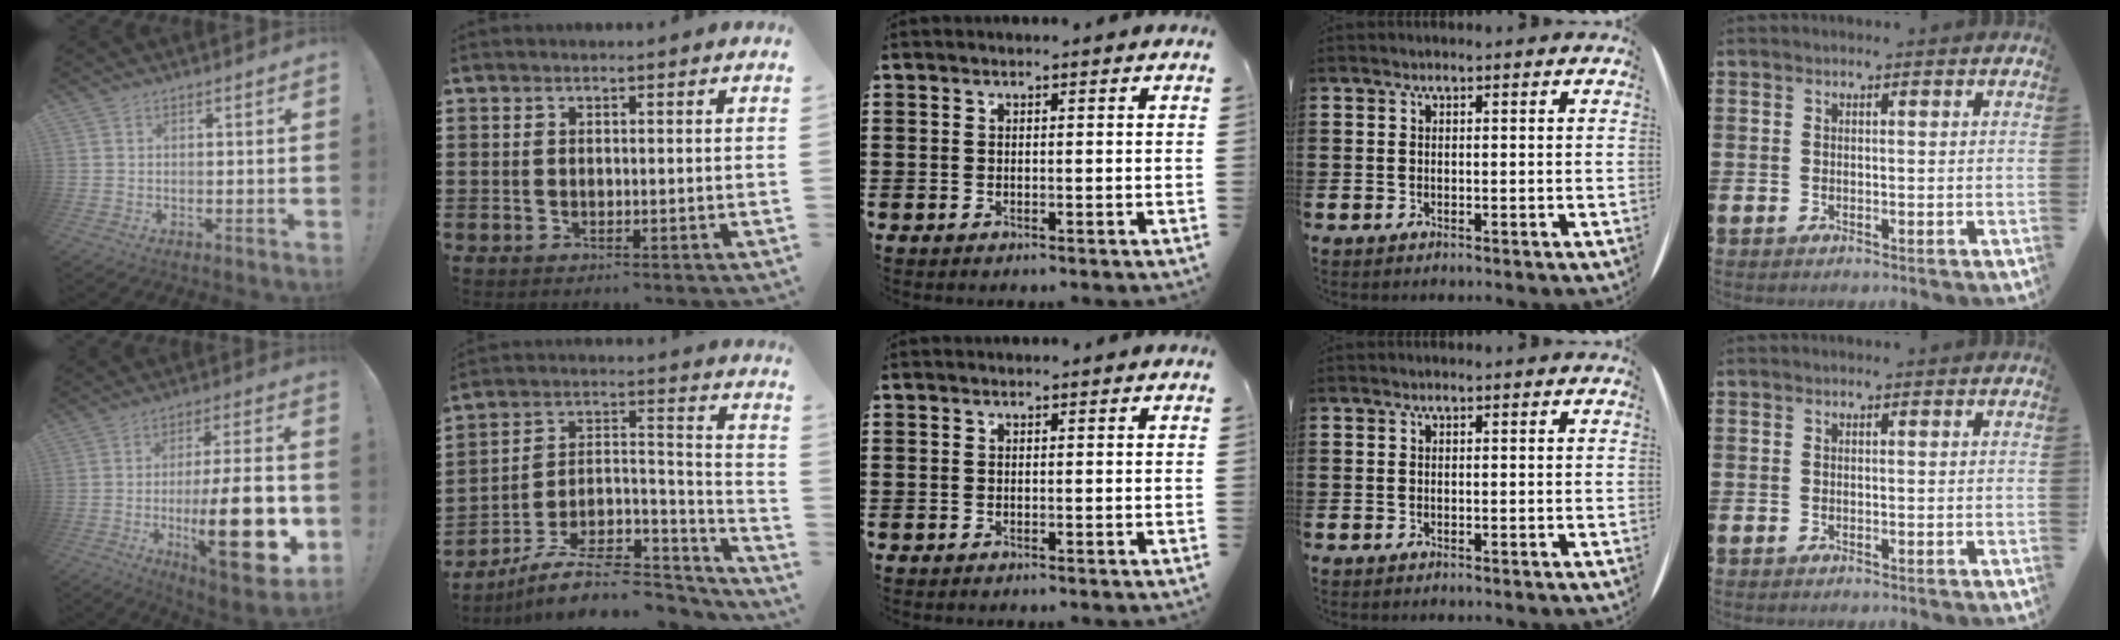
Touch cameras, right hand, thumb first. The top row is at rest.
{"thumb": {"total": 24.7, "force": [-4.6, 7.4, 23.1], "torque": [-0.362, -0.001, -0.065]}, "index": {"total": 9.8, "force": [-7.6, 3.6, 5.1], "torque": [-0.079, 0.026, -0.140]}}